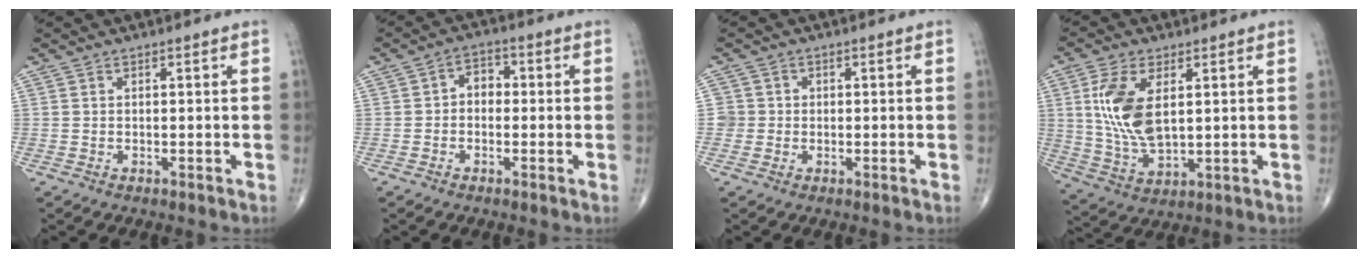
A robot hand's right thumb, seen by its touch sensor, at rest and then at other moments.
{"total": 3.9, "force": [-0.3, 3.0, 2.5], "torque": [-0.018, 0.018, -0.018]}
{"total": 2.5, "force": [-0.2, 2.5, 0.0], "torque": [0.022, 0.009, -0.007]}
{"total": 12.0, "force": [2.8, 6.2, 10.0], "torque": [-0.200, -0.015, 0.061]}